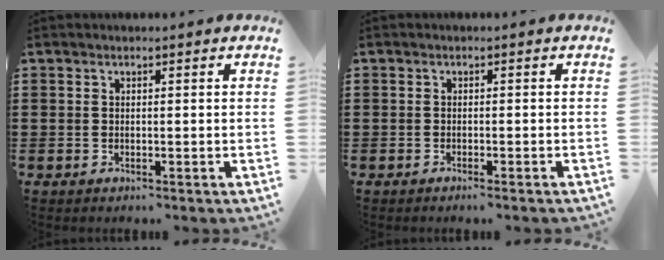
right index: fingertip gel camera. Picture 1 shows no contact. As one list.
[{"total": 0.8, "force": [-0.7, -0.2, 0.4], "torque": [-0.007, -0.003, -0.013]}]